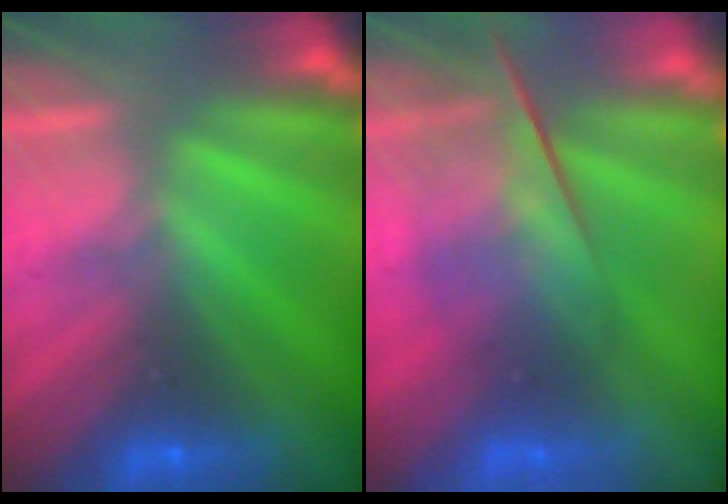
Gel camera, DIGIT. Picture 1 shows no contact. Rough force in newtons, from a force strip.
{"total": 4.3}